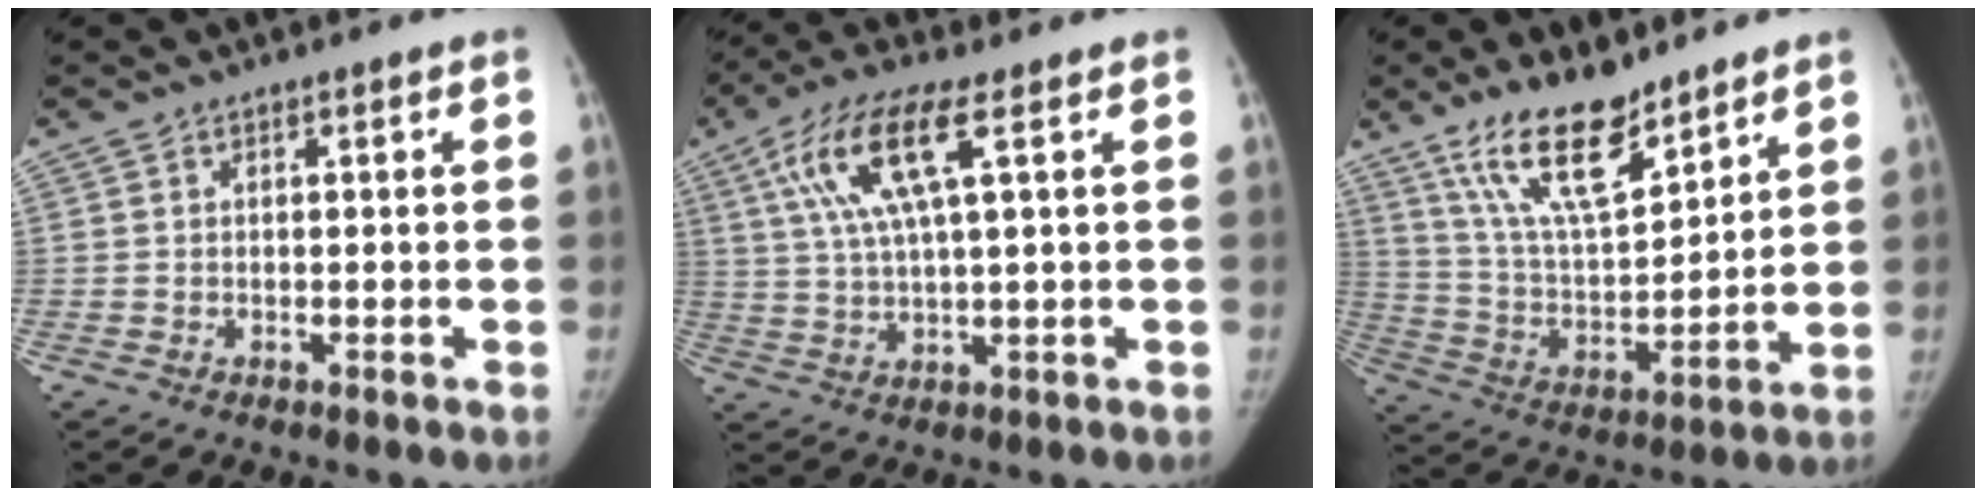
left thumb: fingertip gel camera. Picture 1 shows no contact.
{"total": 11.5, "force": [4.3, 2.5, 10.3], "torque": [-0.228, 0.007, 0.081]}
{"total": 15.8, "force": [11.4, 5.3, 9.6], "torque": [-0.141, -0.066, 0.219]}